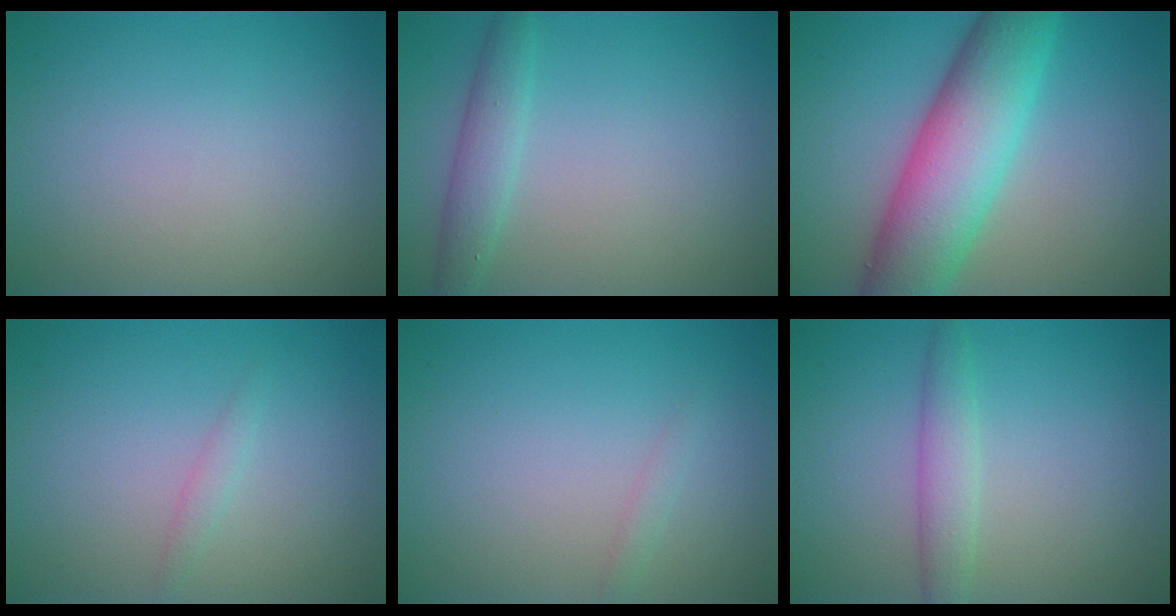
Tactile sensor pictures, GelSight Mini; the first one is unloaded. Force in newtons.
{"total": 1.9, "press": 1.9, "slide": 0.1}
{"total": 9.7, "press": 9.7, "slide": 0.2}
{"total": 0.9, "press": 0.9, "slide": 0.1}
{"total": 0.7, "press": 0.7, "slide": 0.1}
{"total": 2.4, "press": 2.4, "slide": 0.1}